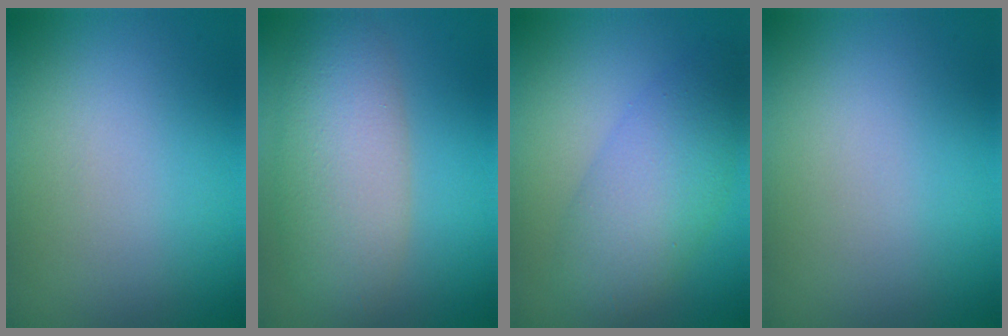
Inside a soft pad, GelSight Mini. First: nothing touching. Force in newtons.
{"total": 6.3, "press": 6.3, "slide": 0.4}
{"total": 5.6, "press": 5.6, "slide": 0.0}
{"total": 0.0}